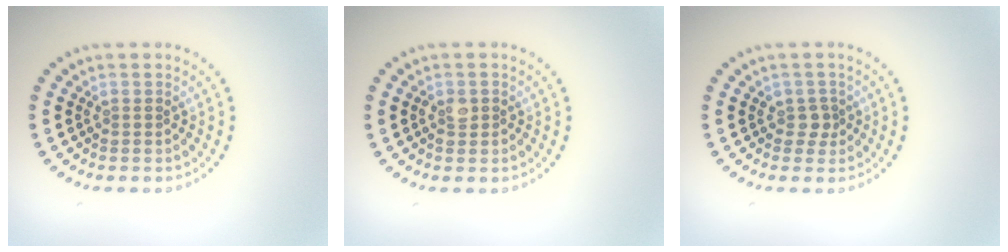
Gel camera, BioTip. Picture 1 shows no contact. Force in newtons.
{"total": 1.4, "press": 1.3, "slide": 0.3}
{"total": 1.3, "press": 1.1, "slide": 0.8}